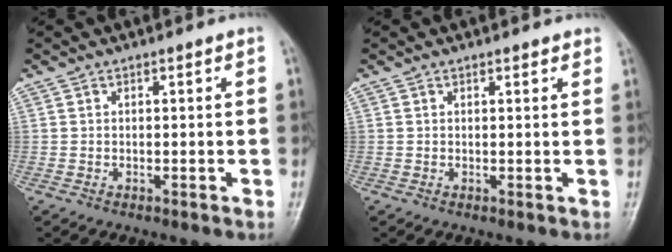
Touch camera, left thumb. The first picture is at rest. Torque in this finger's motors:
{"motor_torque": [-0.18, -0.12, -0.23, -0.27, 0.02]}